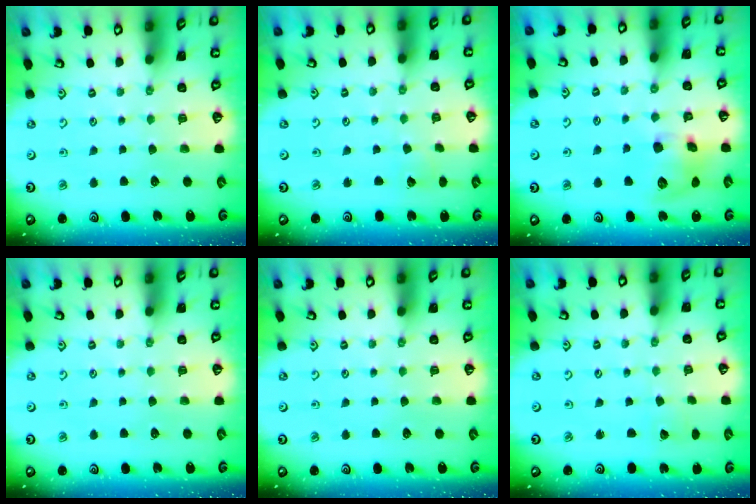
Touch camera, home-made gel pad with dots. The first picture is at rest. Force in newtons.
{"total": 2.0, "press": 2.0, "slide": 0.1}
{"total": 10.7, "press": 10.6, "slide": 1.8}
{"total": 0.0}
{"total": 0.0}
{"total": 1.2, "press": 1.2, "slide": 0.1}